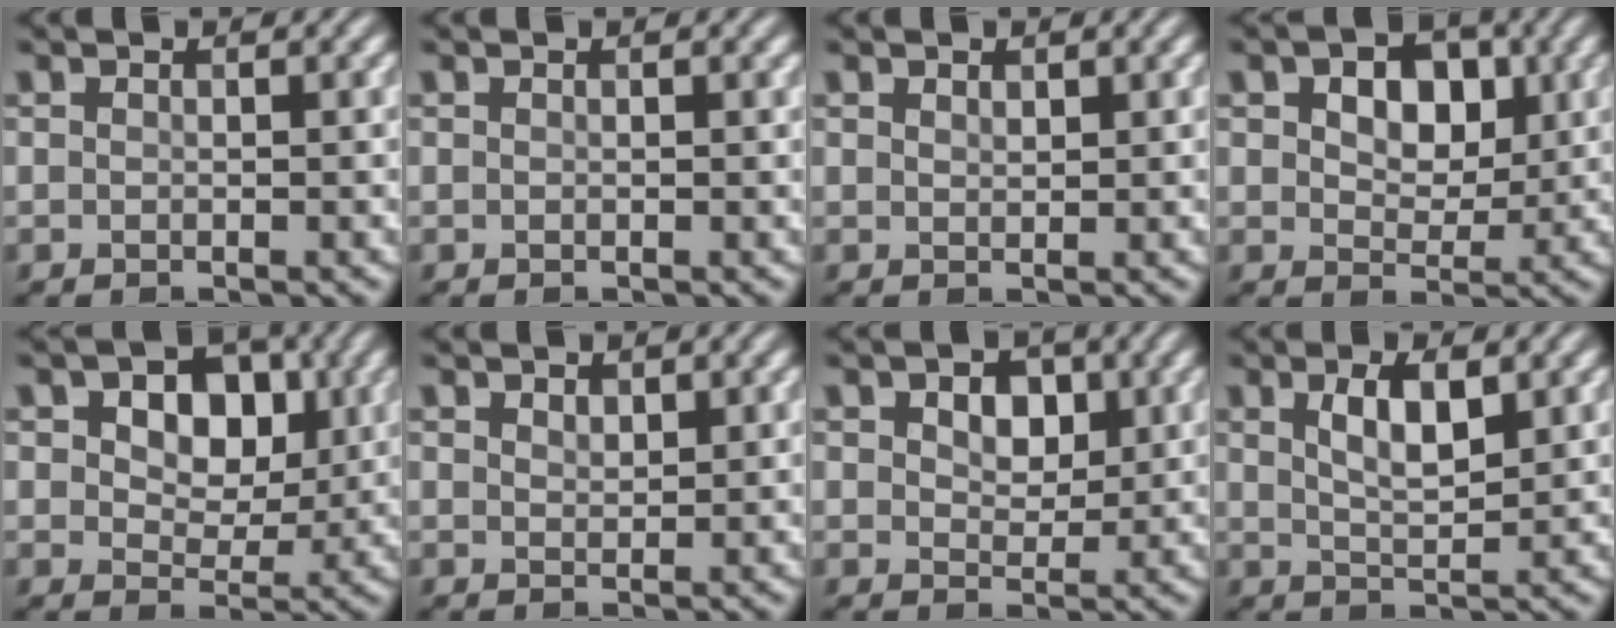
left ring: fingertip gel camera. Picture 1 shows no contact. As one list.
[{"total": 0.0}, {"total": 0.8, "force": [0.6, 0.4, 0.3], "torque": [-0.006, -0.001, 0.013]}, {"total": 6.1, "force": [2.0, 4.0, 4.2], "torque": [-0.061, 0.007, 0.014]}, {"total": 6.9, "force": [2.0, 4.6, 4.7], "torque": [-0.072, 0.007, 0.016]}, {"total": 1.2, "force": [0.9, 0.6, 0.4], "torque": [-0.009, 0.000, 0.017]}, {"total": 4.3, "force": [1.6, 2.8, 2.8], "torque": [-0.040, 0.008, 0.008]}, {"total": 3.6, "force": [1.5, 1.3, 3.0], "torque": [-0.060, 0.002, 0.030]}]